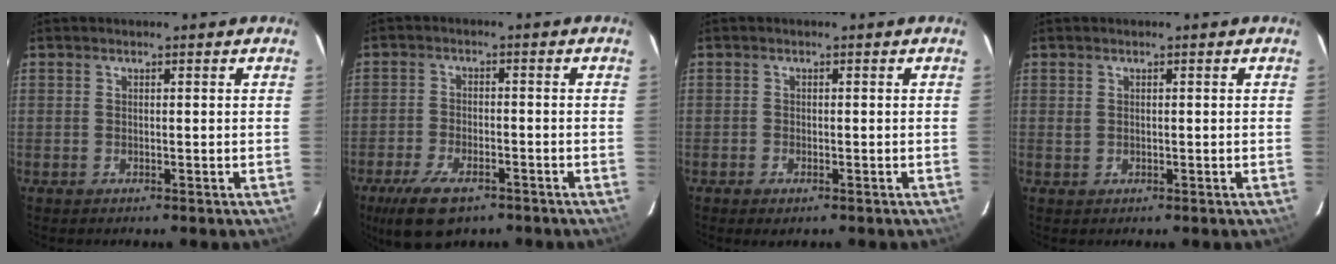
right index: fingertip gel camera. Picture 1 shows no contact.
{"total": 10.4, "force": [-6.9, 4.7, 6.2], "torque": [-0.147, -0.019, -0.117]}
{"total": 1.6, "force": [-1.1, 0.8, 0.9], "torque": [-0.021, -0.005, -0.020]}
{"total": 0.8, "force": [0.3, 0.6, 0.4], "torque": [-0.008, 0.002, 0.007]}